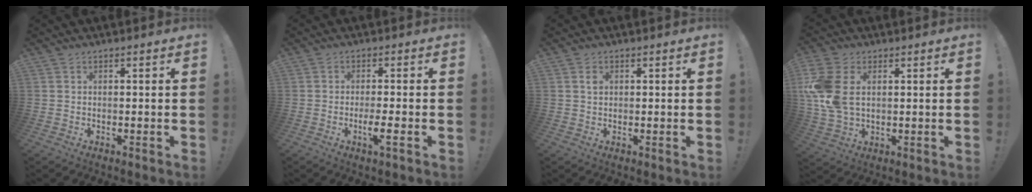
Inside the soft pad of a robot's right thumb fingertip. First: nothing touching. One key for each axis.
{"total": 4.7, "fx": -1.8, "fy": -0.1, "fz": 4.3, "tx": -0.074, "ty": -0.008, "tz": -0.031}
{"total": 1.3, "fx": 0.4, "fy": 1.1, "fz": 0.7, "tx": 0.000, "ty": -0.003, "tz": 0.004}
{"total": 12.3, "fx": 2.3, "fy": 8.4, "fz": 8.8, "tx": -0.190, "ty": -0.006, "tz": 0.043}